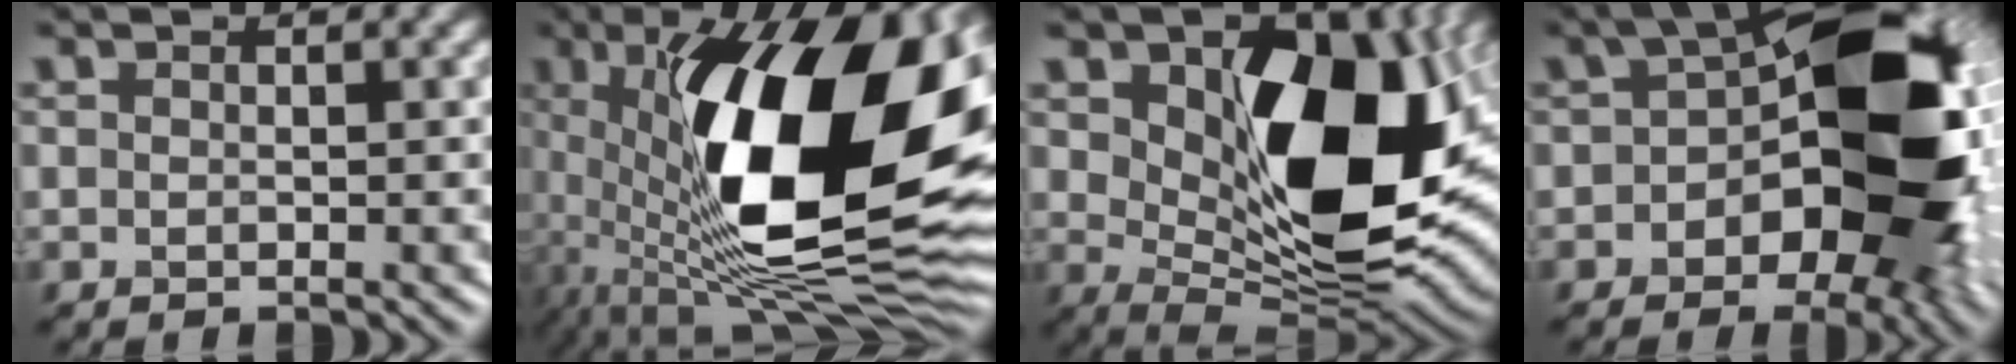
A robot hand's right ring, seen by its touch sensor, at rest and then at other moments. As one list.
[{"total": 16.6, "force": [1.1, 6.4, 15.3], "torque": [-0.253, 0.000, 0.013]}, {"total": 12.4, "force": [2.6, 7.0, 9.9], "torque": [-0.137, -0.020, 0.049]}, {"total": 15.2, "force": [-1.7, 8.5, 12.5], "torque": [-0.141, 0.017, -0.038]}]